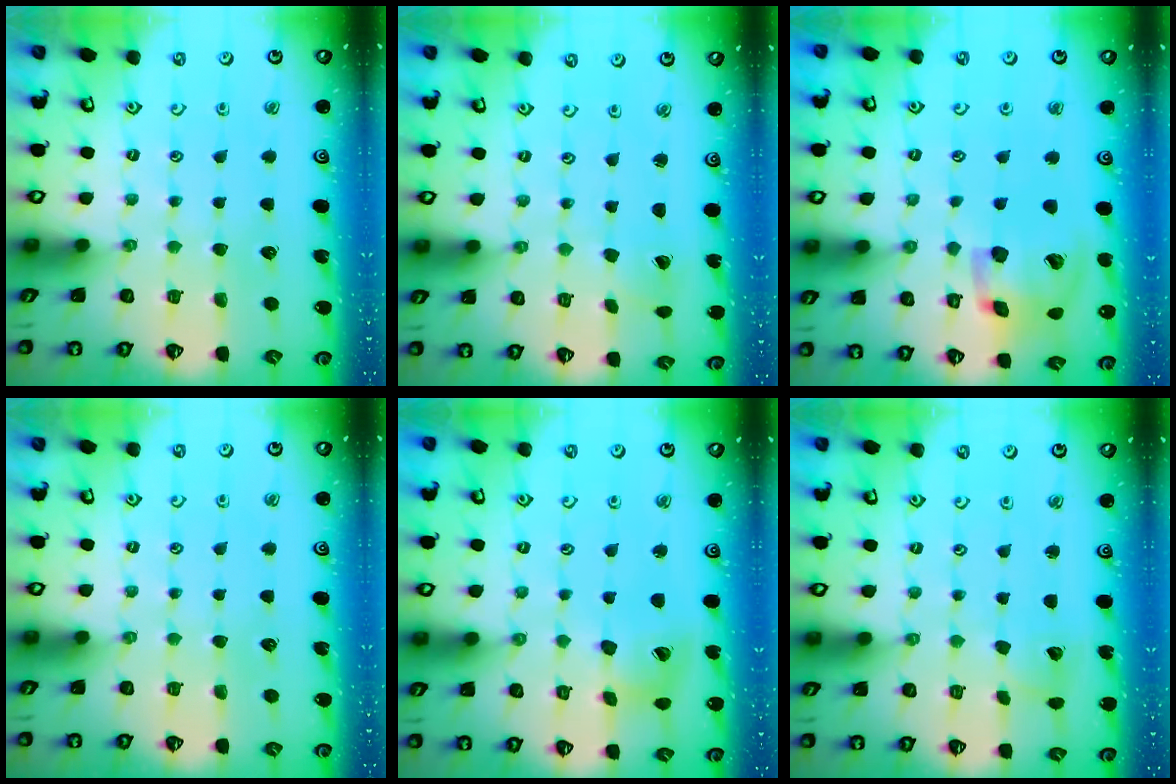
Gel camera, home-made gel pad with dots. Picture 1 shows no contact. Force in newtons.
{"total": 0.6, "press": 0.6, "slide": 0.0}
{"total": 19.1, "press": 18.9, "slide": 2.9}
{"total": 0.0}
{"total": 12.4, "press": 12.4, "slide": 1.5}
{"total": 3.4, "press": 3.3, "slide": 0.5}